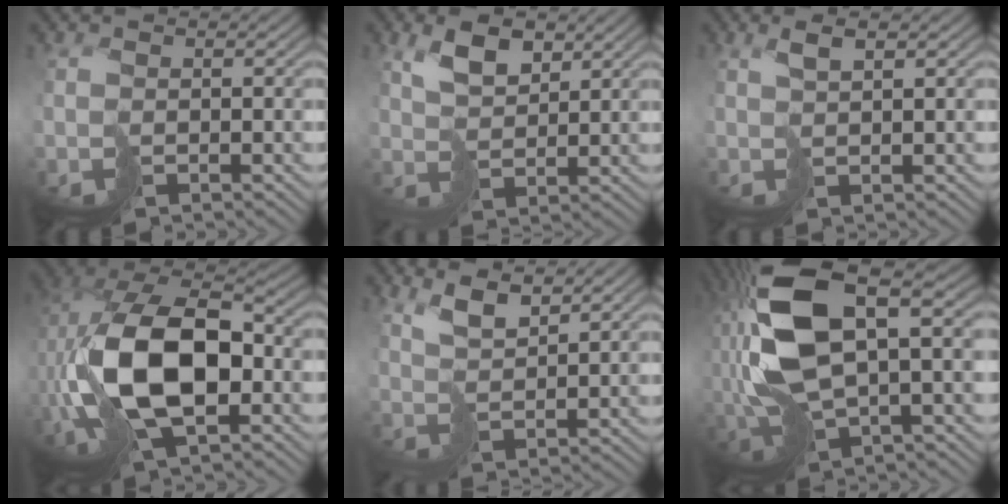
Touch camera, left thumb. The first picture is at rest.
{"total": 4.9, "force": [2.8, 2.5, 3.2], "torque": [-0.069, 0.000, 0.052]}
{"total": 2.5, "force": [1.3, 0.5, 2.1], "torque": [-0.043, 0.006, 0.024]}
{"total": 17.0, "force": [-2.6, 9.3, 14.0], "torque": [-0.313, -0.008, -0.048]}
{"total": 4.4, "force": [3.1, 1.3, 2.8], "torque": [-0.069, 0.002, 0.063]}
{"total": 14.8, "force": [2.3, 5.8, 13.4], "torque": [-0.307, 0.002, 0.049]}